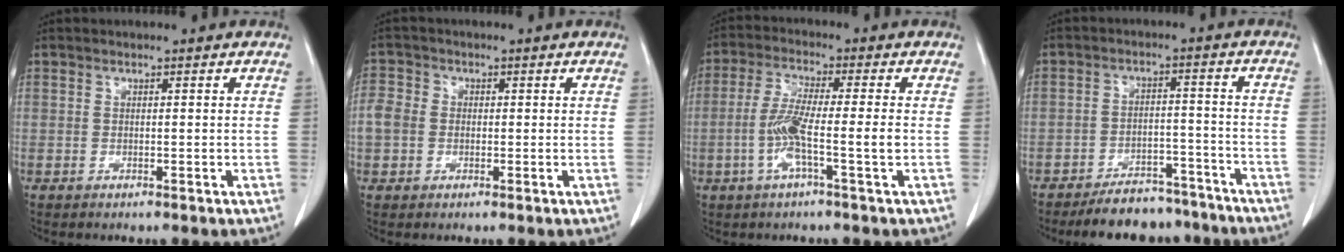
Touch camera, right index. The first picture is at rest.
{"total": 3.8, "force": [-0.3, 3.3, 1.8], "torque": [-0.046, 0.014, -0.011]}
{"total": 7.4, "force": [-1.8, -0.3, 7.1], "torque": [-0.142, 0.000, -0.040]}
{"total": 10.2, "force": [-9.0, 4.0, 2.6], "torque": [-0.018, 0.020, -0.133]}